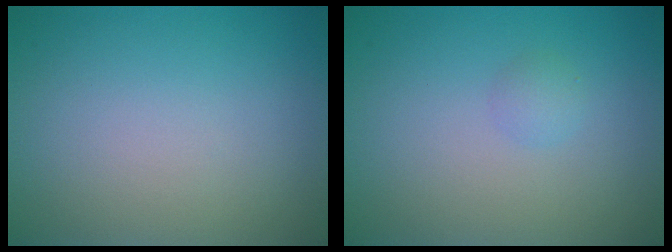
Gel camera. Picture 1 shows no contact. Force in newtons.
{"total": 1.0, "press": 1.0, "slide": 0.1}